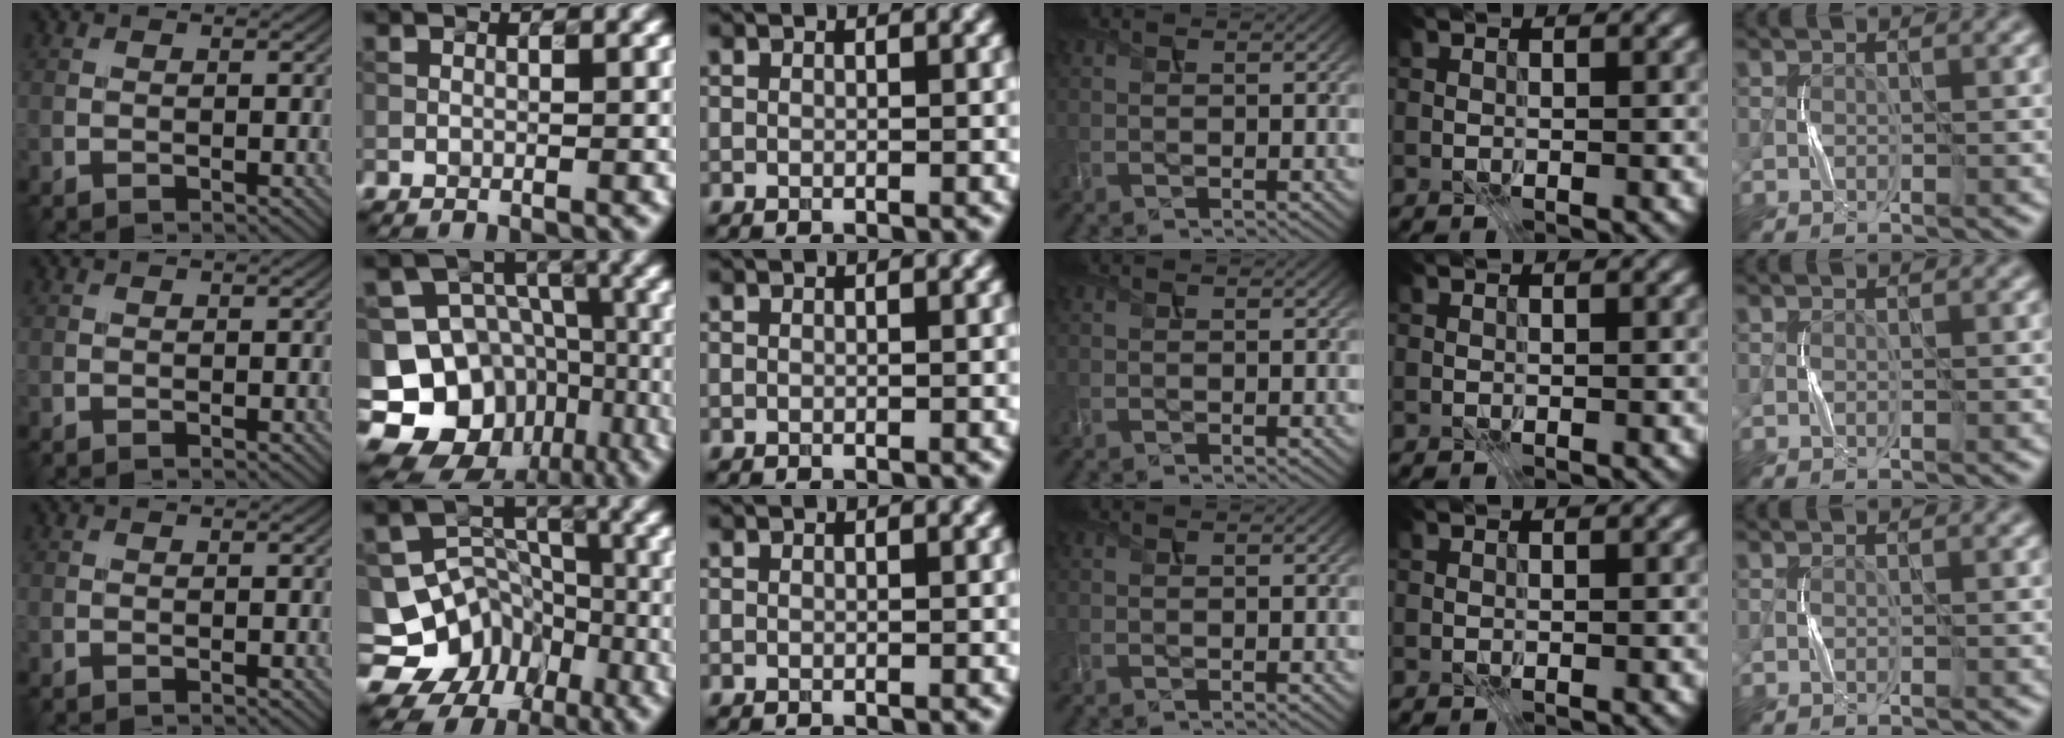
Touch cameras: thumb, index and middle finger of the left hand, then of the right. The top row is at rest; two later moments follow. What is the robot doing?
{"motion": "press", "object": "joystick"}